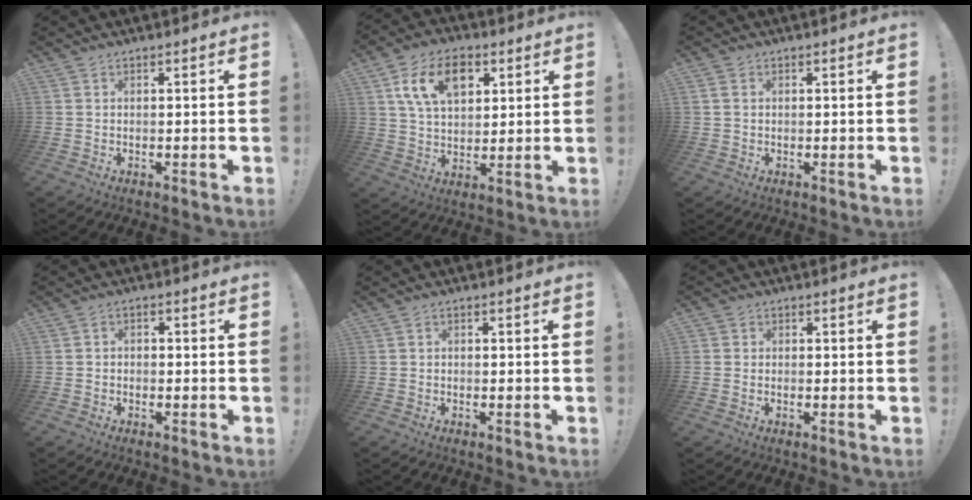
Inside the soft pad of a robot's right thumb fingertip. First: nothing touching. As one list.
[{"total": 14.5, "force": [6.0, 9.5, 9.3], "torque": [-0.141, -0.006, 0.114]}, {"total": 1.6, "force": [0.5, 1.2, 0.9], "torque": [-0.014, 0.002, 0.009]}, {"total": 2.0, "force": [-1.6, 1.1, 0.7], "torque": [-0.009, 0.009, -0.029]}, {"total": 1.0, "force": [-0.8, 0.5, 0.4], "torque": [-0.007, 0.004, -0.014]}, {"total": 1.2, "force": [-0.2, 1.2, 0.2], "torque": [0.005, 0.004, -0.007]}]